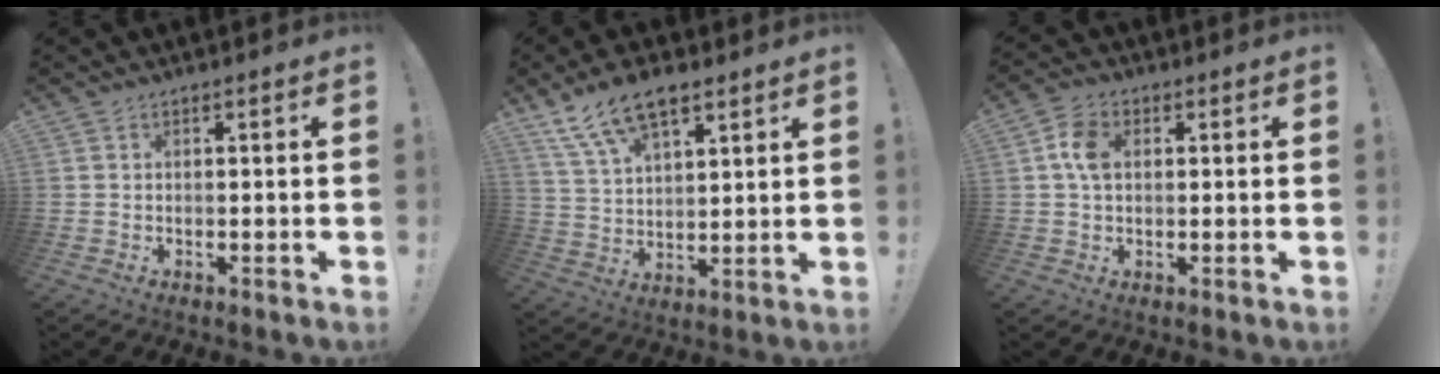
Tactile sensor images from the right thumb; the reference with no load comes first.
{"total": 11.9, "force": [8.2, 5.2, 6.9], "torque": [-0.129, -0.034, 0.153]}
{"total": 7.2, "force": [1.1, 5.0, 5.1], "torque": [-0.087, 0.007, 0.023]}